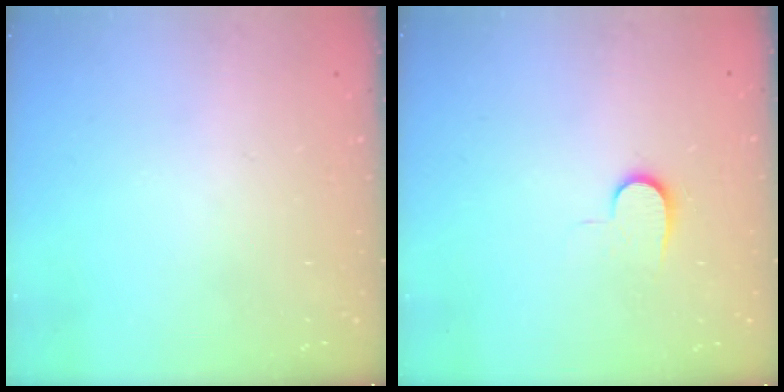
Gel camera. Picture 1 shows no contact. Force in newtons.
{"total": 6.4, "press": 6.3, "slide": 0.7}